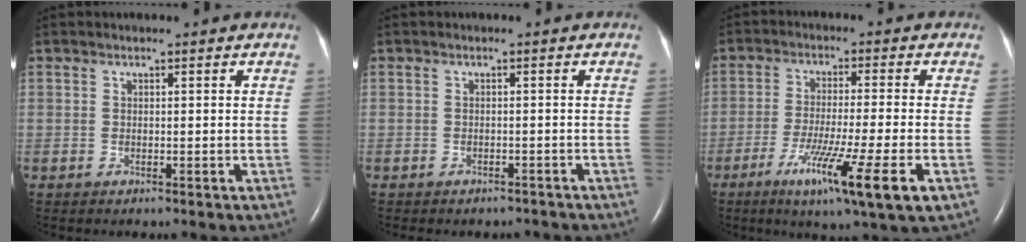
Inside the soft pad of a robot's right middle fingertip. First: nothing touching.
{"total": 3.6, "force": [-3.2, 1.5, 0.6], "torque": [-0.009, 0.003, -0.038]}
{"total": 12.6, "force": [-5.7, -0.5, 11.2], "torque": [-0.190, -0.038, -0.091]}